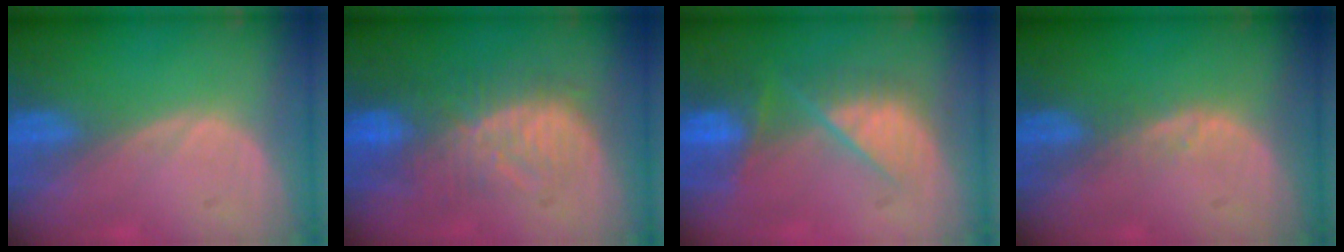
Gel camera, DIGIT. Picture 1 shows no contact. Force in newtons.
{"total": 9.6, "press": 9.0, "slide": 3.3}
{"total": 9.4, "press": 7.9, "slide": 5.0}
{"total": 1.7, "press": 1.7, "slide": 0.1}